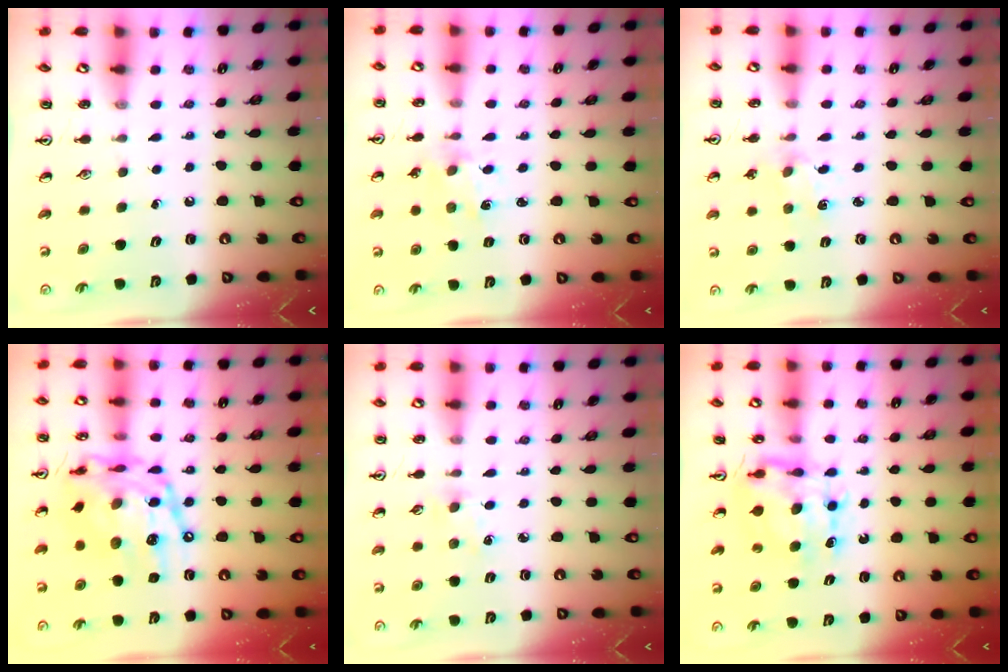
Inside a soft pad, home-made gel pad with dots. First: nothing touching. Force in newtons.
{"total": 1.6, "press": 1.5, "slide": 0.1}
{"total": 1.5, "press": 1.4, "slide": 0.4}
{"total": 20.0, "press": 19.9, "slide": 1.6}
{"total": 2.2, "press": 2.2, "slide": 0.4}
{"total": 7.7, "press": 7.7, "slide": 0.6}